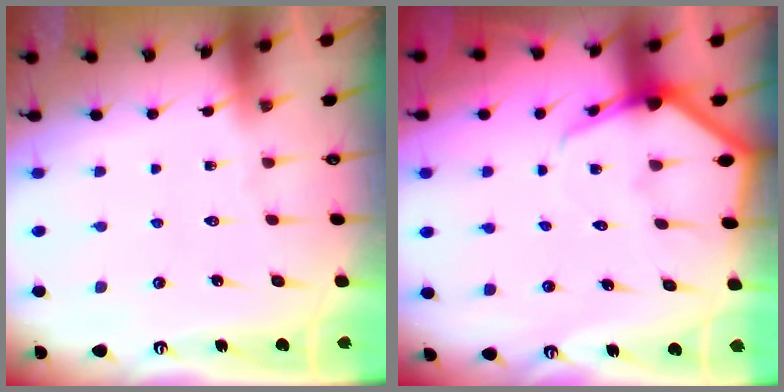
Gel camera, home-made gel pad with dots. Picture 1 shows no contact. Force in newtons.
{"total": 5.4, "press": 5.3, "slide": 0.6}